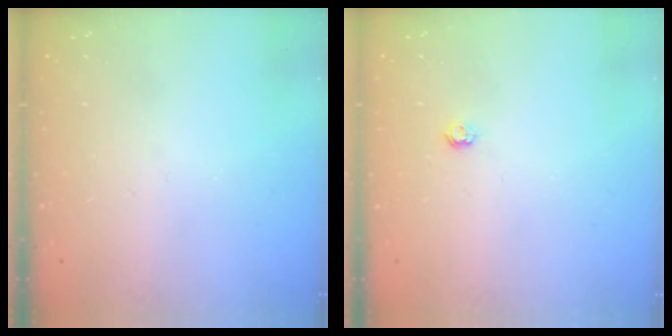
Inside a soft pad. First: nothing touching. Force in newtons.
{"total": 3.9, "press": 3.8, "slide": 0.6}